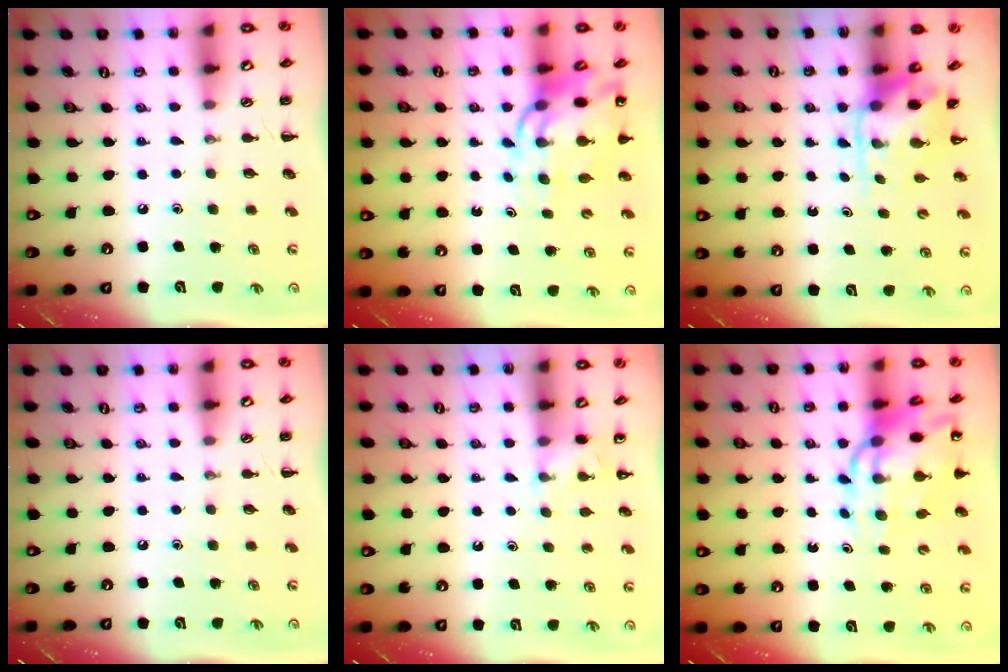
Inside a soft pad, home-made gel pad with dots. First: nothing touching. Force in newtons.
{"total": 11.2, "press": 10.7, "slide": 3.3}
{"total": 3.6, "press": 3.5, "slide": 0.8}
{"total": 0.0}
{"total": 5.2, "press": 5.0, "slide": 1.5}
{"total": 12.4, "press": 12.0, "slide": 3.3}